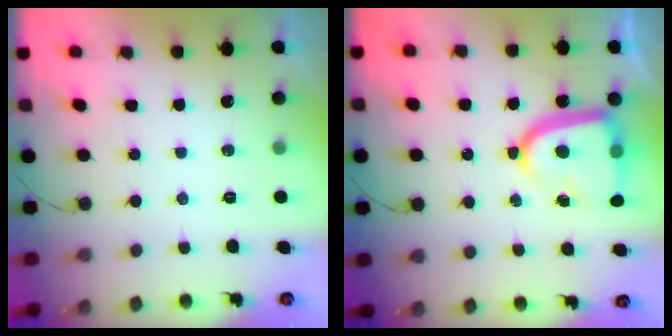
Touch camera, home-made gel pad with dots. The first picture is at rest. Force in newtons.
{"total": 15.9, "press": 15.9, "slide": 1.5}